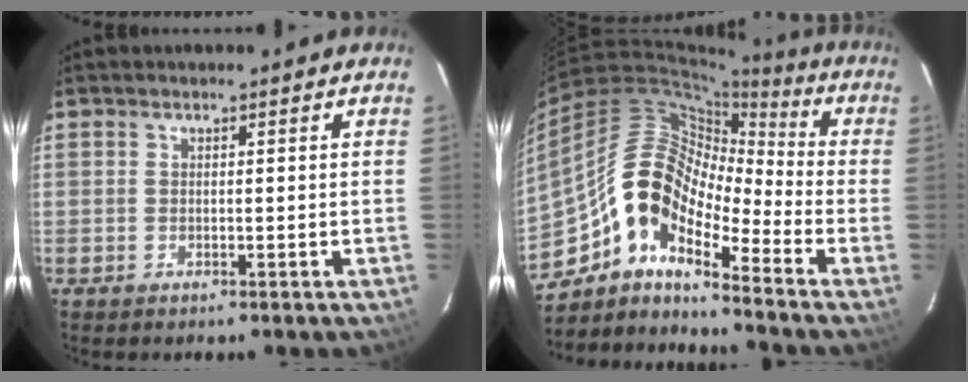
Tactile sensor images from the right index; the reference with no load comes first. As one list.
[{"total": 14.7, "force": [-8.5, 6.1, 10.3], "torque": [-0.169, 0.013, -0.178]}]